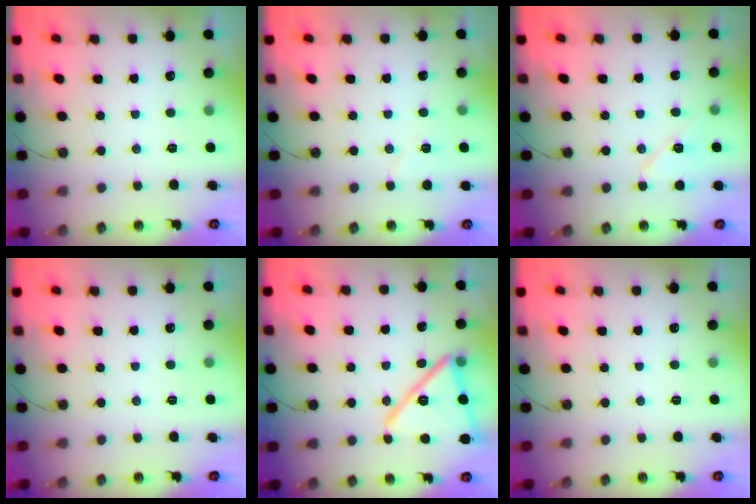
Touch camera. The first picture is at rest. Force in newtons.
{"total": 4.6, "press": 4.2, "slide": 1.8}
{"total": 7.7, "press": 7.6, "slide": 1.3}
{"total": 0.0}
{"total": 18.4, "press": 18.3, "slide": 1.1}
{"total": 0.0}